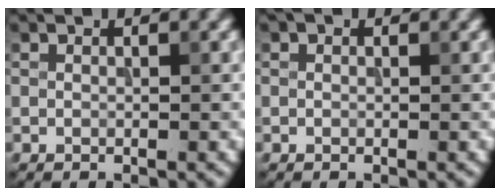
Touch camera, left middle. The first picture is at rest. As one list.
[{"total": 0.6, "force": [0.3, 0.4, 0.3], "torque": [-0.005, -0.005, -0.002]}]